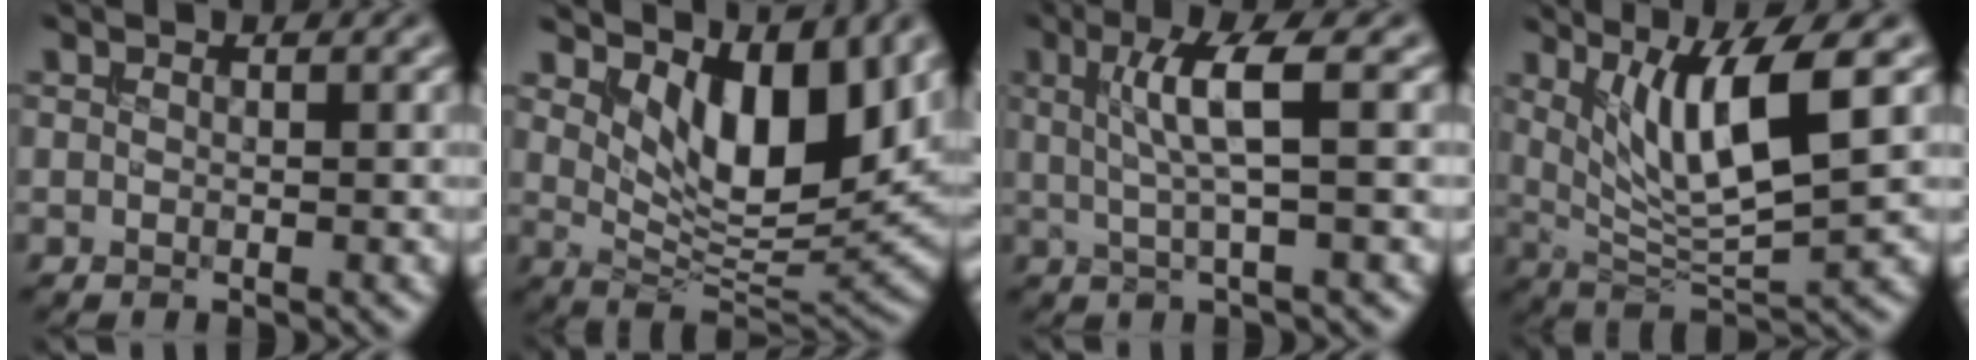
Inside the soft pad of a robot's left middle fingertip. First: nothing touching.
{"total": 7.9, "force": [3.7, 3.4, 6.0], "torque": [-0.099, -0.017, 0.058]}
{"total": 4.3, "force": [0.8, 0.8, 4.2], "torque": [-0.081, 0.002, 0.016]}
{"total": 7.7, "force": [2.7, 1.8, 7.0], "torque": [-0.123, -0.012, 0.054]}